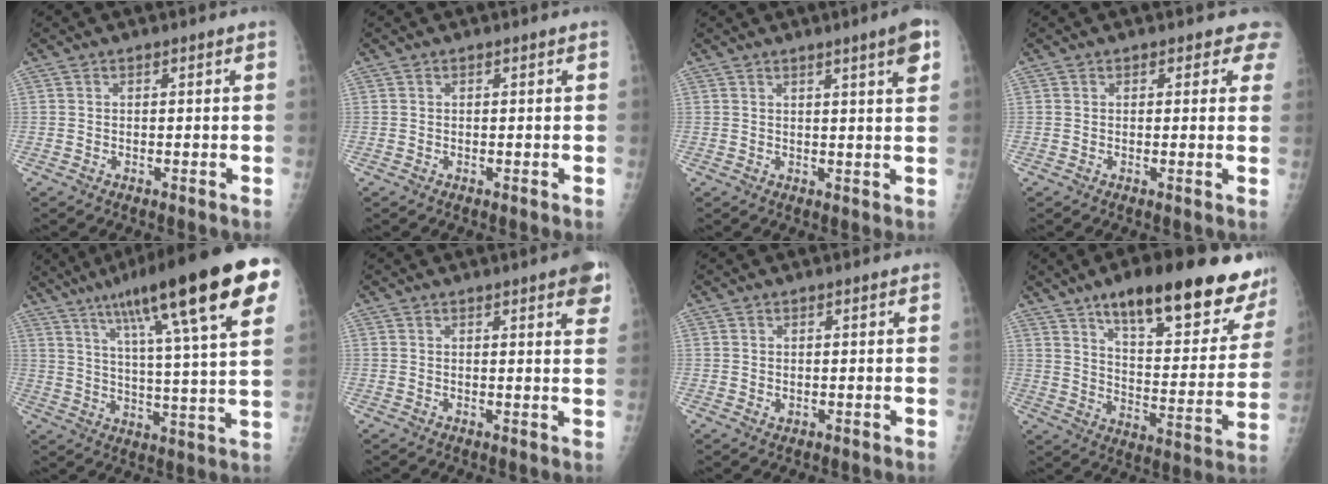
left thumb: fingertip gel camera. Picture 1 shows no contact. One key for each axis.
{"total": 0.0}
{"total": 5.1, "fx": 2.7, "fy": 0.0, "fz": 4.3, "tx": -0.057, "ty": -0.015, "tz": 0.036}
{"total": 3.2, "fx": 2.5, "fy": 1.8, "fz": 0.8, "tx": 0.027, "ty": -0.009, "tz": 0.012}
{"total": 26.5, "fx": 14.1, "fy": 4.1, "fz": 22.1, "tx": -0.331, "ty": -0.015, "tz": 0.207}
{"total": 5.8, "fx": 3.2, "fy": 1.1, "fz": 4.7, "tx": -0.043, "ty": -0.006, "tz": 0.034}
{"total": 0.8, "fx": 0.2, "fy": 0.5, "fz": 0.6, "tx": -0.008, "ty": -0.003, "tz": 0.007}
{"total": 26.2, "fx": 18.0, "fy": 7.9, "fz": 17.3, "tx": -0.197, "ty": -0.065, "tz": 0.253}